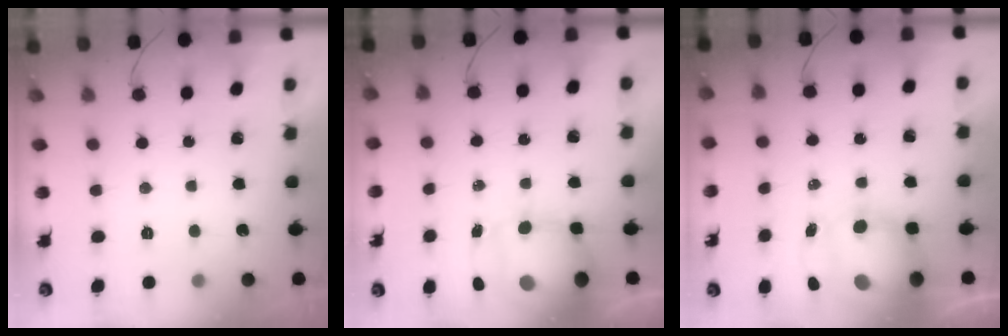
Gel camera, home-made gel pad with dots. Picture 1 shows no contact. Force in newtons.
{"total": 11.5, "press": 11.1, "slide": 3.0}
{"total": 12.3, "press": 11.9, "slide": 3.2}